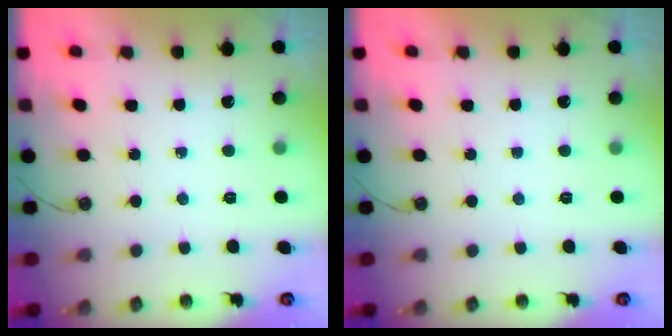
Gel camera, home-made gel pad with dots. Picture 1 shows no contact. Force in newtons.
{"total": 0.0}